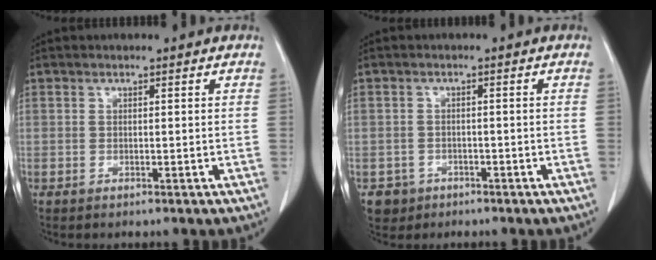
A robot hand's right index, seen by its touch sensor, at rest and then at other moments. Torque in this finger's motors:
{"motor_torque": [-0.27, 0.03, -0.51, -0.19]}